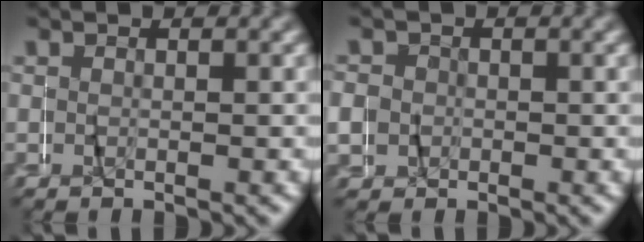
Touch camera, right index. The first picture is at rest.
{"total": 4.6, "force": [0.6, 4.4, 1.2], "torque": [-0.028, 0.009, 0.003]}